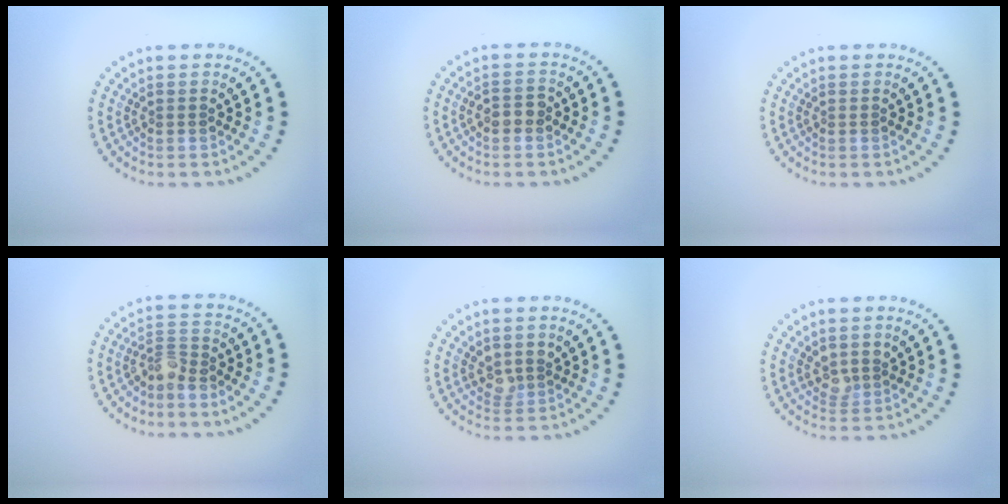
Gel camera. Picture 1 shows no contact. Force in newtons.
{"total": 1.8, "press": 1.8, "slide": 0.3}
{"total": 0.0}
{"total": 2.1, "press": 1.6, "slide": 1.4}
{"total": 1.6, "press": 1.3, "slide": 1.0}
{"total": 1.6, "press": 1.3, "slide": 1.0}